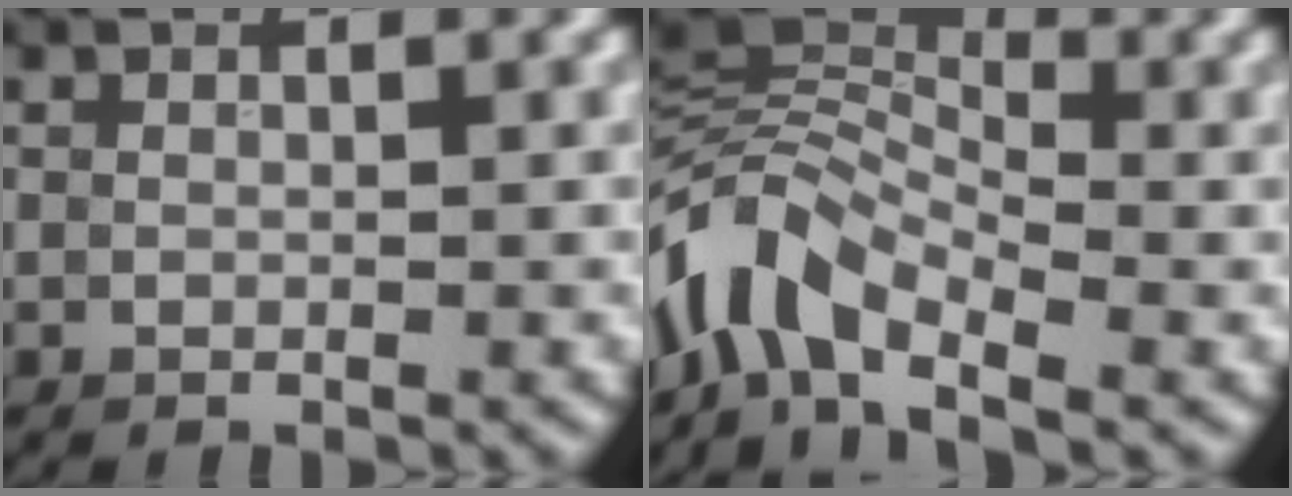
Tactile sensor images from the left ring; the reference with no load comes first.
{"total": 7.6, "force": [-4.0, 4.1, 5.0], "torque": [-0.087, 0.013, -0.096]}